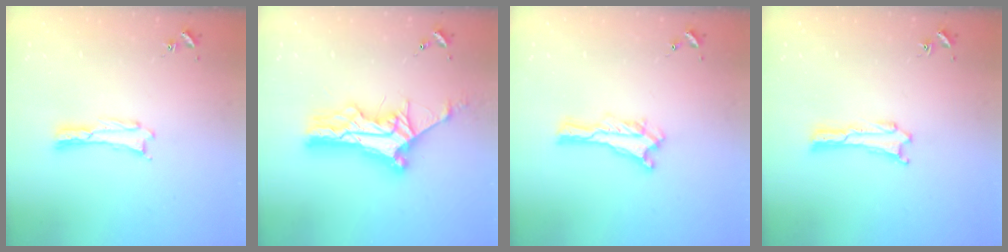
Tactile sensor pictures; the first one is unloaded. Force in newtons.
{"total": 11.3, "press": 11.2, "slide": 1.1}
{"total": 0.0}
{"total": 0.0}